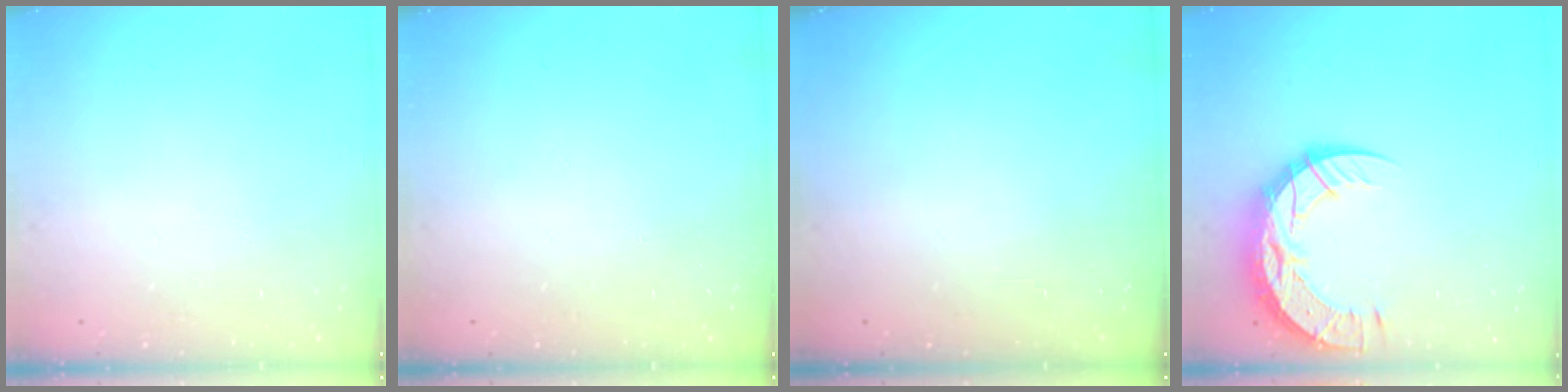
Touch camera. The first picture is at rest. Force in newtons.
{"total": 0.0}
{"total": 0.0}
{"total": 15.7, "press": 15.6, "slide": 1.2}